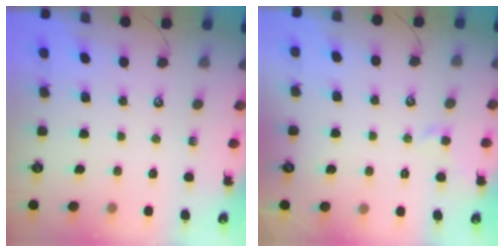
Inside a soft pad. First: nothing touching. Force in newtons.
{"total": 0.8, "press": 0.7, "slide": 0.5}